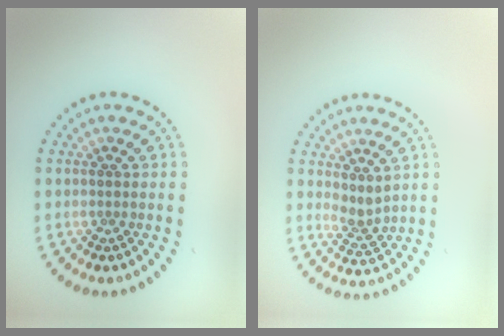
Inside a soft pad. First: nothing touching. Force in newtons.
{"total": 2.0, "press": 1.5, "slide": 1.3}